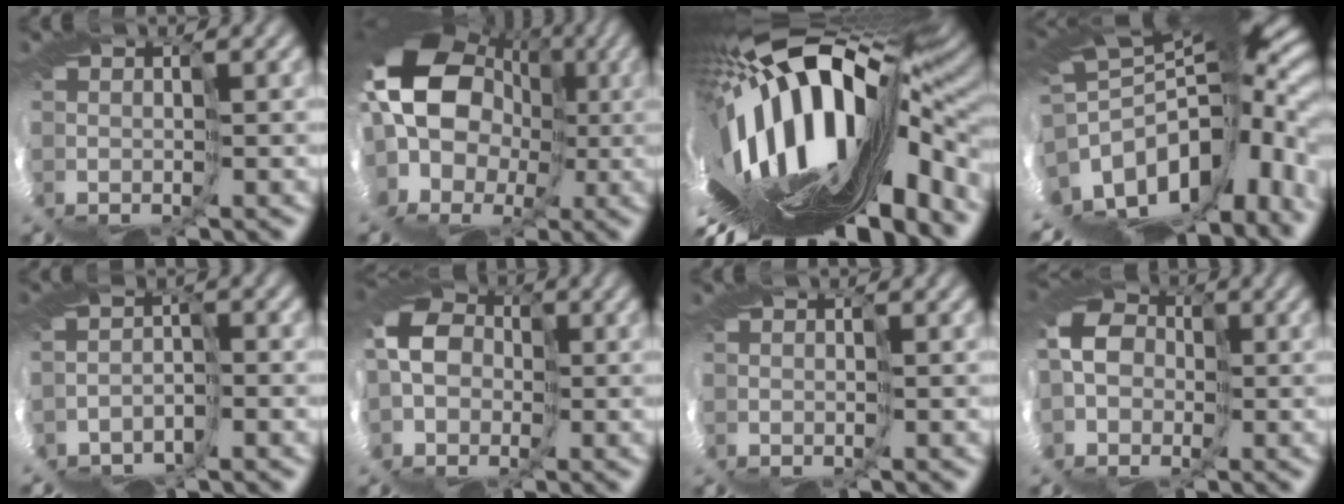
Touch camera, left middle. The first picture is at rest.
{"total": 10.9, "force": [2.7, 9.4, 4.6], "torque": [-0.137, 0.015, 0.019]}
{"total": 11.9, "force": [-3.5, 3.2, 10.9], "torque": [-0.207, -0.025, -0.058]}
{"total": 7.6, "force": [-4.9, 1.7, 5.6], "torque": [-0.138, -0.017, -0.071]}
{"total": 4.8, "force": [-3.9, -1.3, -2.6], "torque": [0.033, -0.011, -0.051]}
{"total": 6.9, "force": [-0.9, 6.3, 2.6], "torque": [-0.113, -0.009, -0.023]}
{"total": 0.0}
{"total": 5.8, "force": [-1.6, 5.3, 2.0], "torque": [-0.093, -0.012, -0.036]}